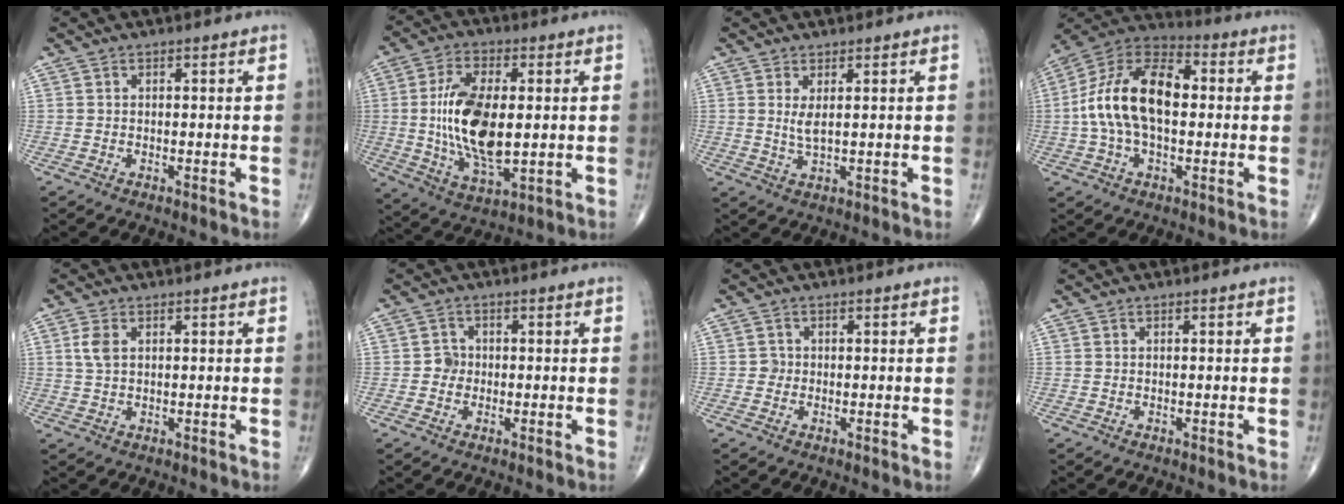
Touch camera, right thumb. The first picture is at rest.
{"total": 16.2, "force": [0.5, 7.7, 14.2], "torque": [-0.267, -0.015, 0.013]}
{"total": 2.6, "force": [0.8, 0.6, 2.4], "torque": [-0.050, -0.014, 0.021]}
{"total": 17.4, "force": [0.6, 9.7, 14.4], "torque": [-0.268, 0.037, 0.002]}
{"total": 3.2, "force": [1.0, 1.8, 2.4], "torque": [-0.057, 0.004, 0.021]}
{"total": 2.3, "force": [-0.3, 2.1, 0.8], "torque": [0.003, 0.008, -0.010]}
{"total": 1.1, "force": [-0.2, 1.1, 0.2], "torque": [0.005, 0.004, -0.004]}
{"total": 0.0}